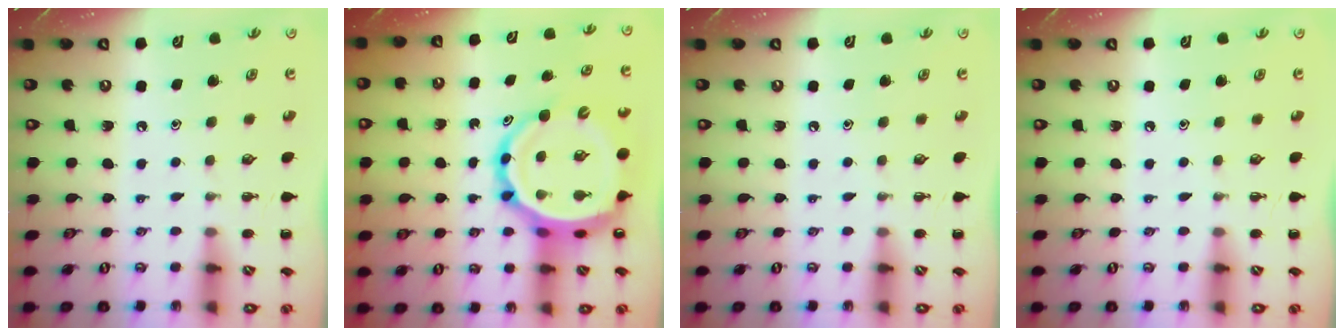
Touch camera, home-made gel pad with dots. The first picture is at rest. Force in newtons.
{"total": 16.2, "press": 15.5, "slide": 4.5}
{"total": 0.0}
{"total": 0.0}